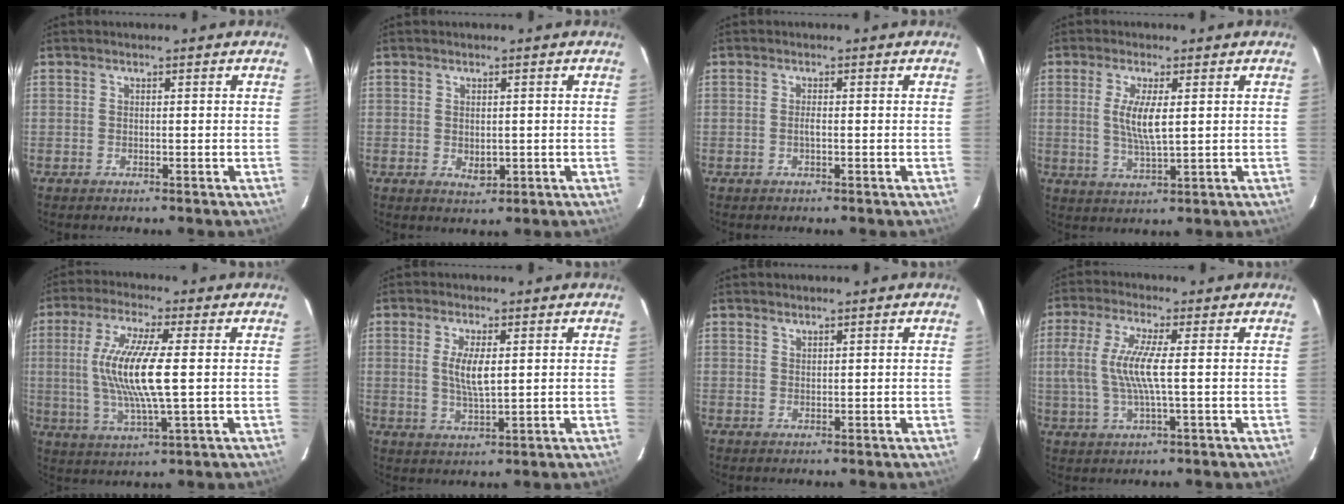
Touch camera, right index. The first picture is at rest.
{"total": 2.7, "force": [-0.3, 2.0, 1.9], "torque": [-0.027, -0.004, -0.001]}
{"total": 1.1, "force": [-0.3, 0.2, 1.0], "torque": [-0.020, 0.002, -0.006]}
{"total": 6.0, "force": [1.0, 1.2, 5.8], "torque": [-0.117, -0.005, 0.019]}
{"total": 13.0, "force": [0.6, 1.9, 12.8], "torque": [-0.250, -0.005, 0.014]}
{"total": 5.3, "force": [1.0, 1.6, 5.0], "torque": [-0.098, -0.003, 0.020]}
{"total": 0.7, "force": [0.7, 0.1, 0.1], "torque": [-0.002, 0.002, 0.014]}
{"total": 8.9, "force": [0.2, 1.1, 8.8], "torque": [-0.179, 0.002, 0.005]}